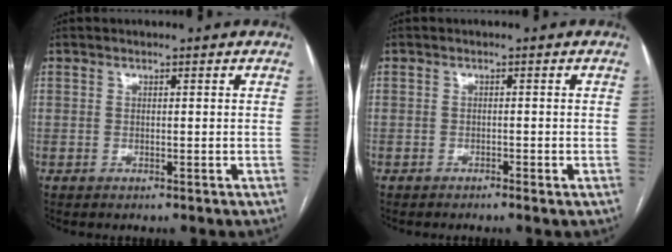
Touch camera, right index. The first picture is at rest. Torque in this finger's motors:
{"motor_torque": [-1.29, -0.68, -0.61, -0.12]}